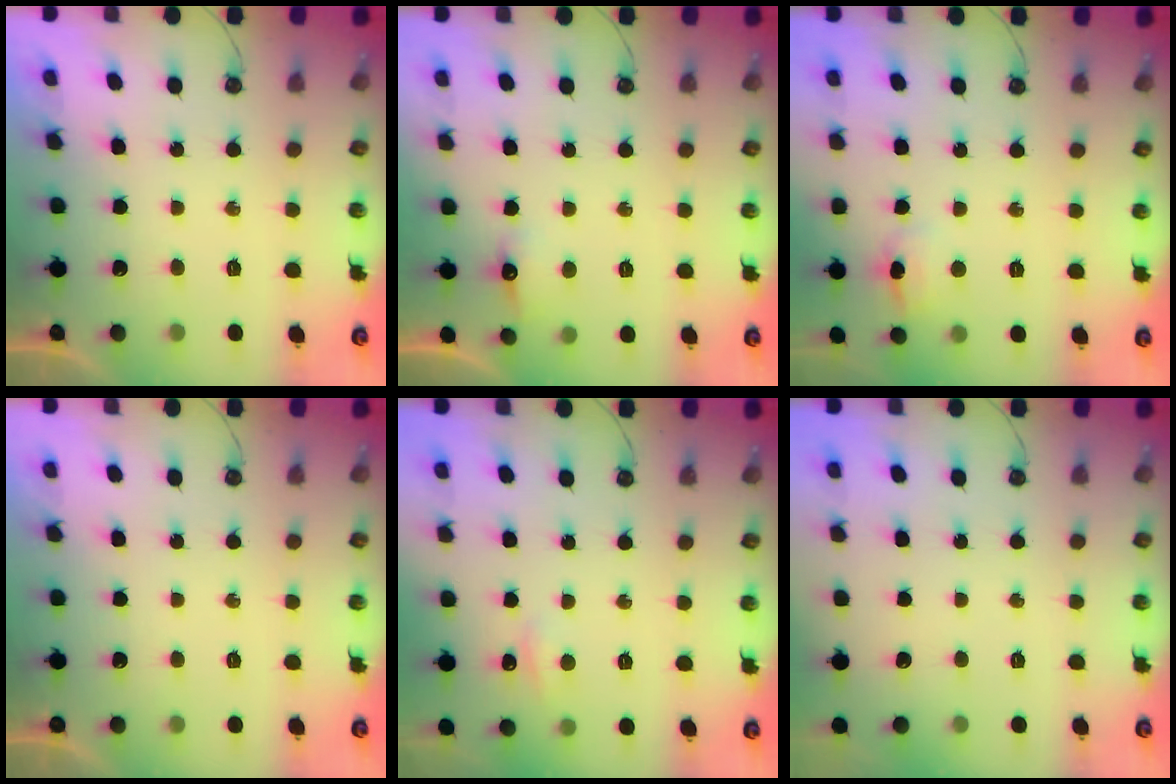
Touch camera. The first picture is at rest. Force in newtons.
{"total": 5.2, "press": 5.1, "slide": 1.0}
{"total": 5.5, "press": 5.2, "slide": 1.9}
{"total": 0.0}
{"total": 4.0, "press": 4.0, "slide": 0.6}
{"total": 0.0}